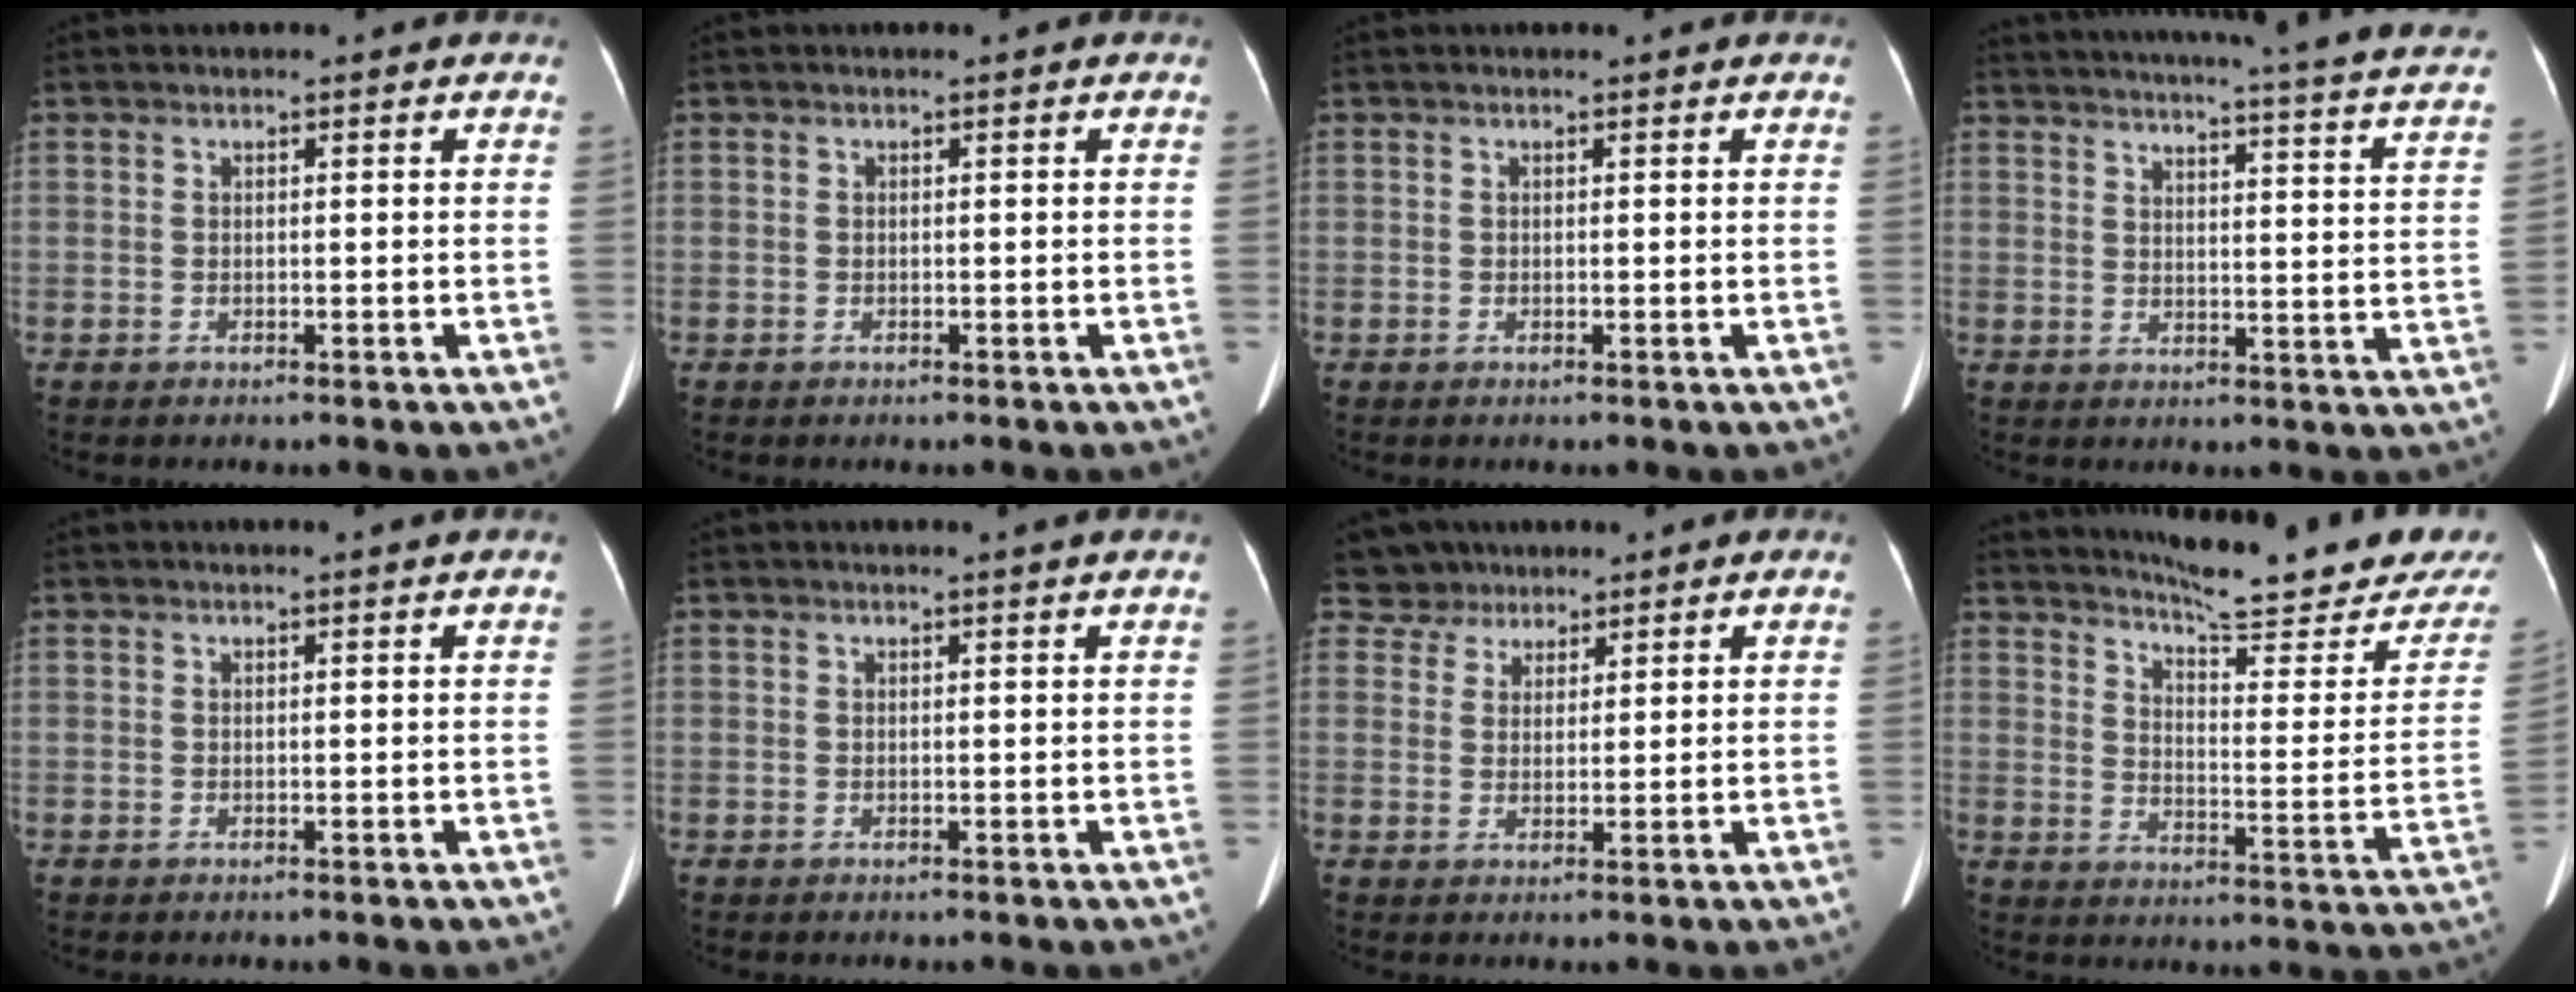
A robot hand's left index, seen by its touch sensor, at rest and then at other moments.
{"total": 0.0}
{"total": 0.0}
{"total": 29.7, "force": [26.6, 1.5, 13.0], "torque": [-0.192, -0.059, 0.310]}
{"total": 0.8, "force": [0.6, -0.2, 0.3], "torque": [-0.009, -0.002, 0.015]}
{"total": 1.5, "force": [1.3, -0.4, 0.5], "torque": [-0.017, -0.005, 0.020]}
{"total": 4.4, "force": [3.5, 2.5, -0.9], "torque": [0.023, 0.011, 0.060]}
{"total": 22.5, "force": [20.2, 1.8, 9.9], "torque": [-0.142, -0.078, 0.250]}